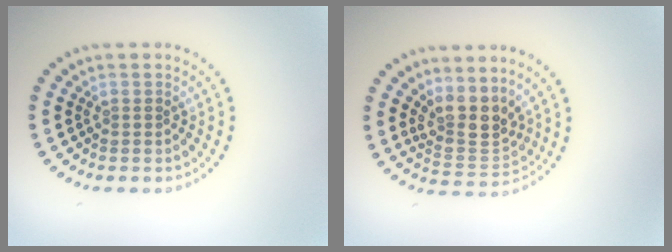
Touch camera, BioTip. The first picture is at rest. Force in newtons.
{"total": 3.8, "press": 2.9, "slide": 2.4}